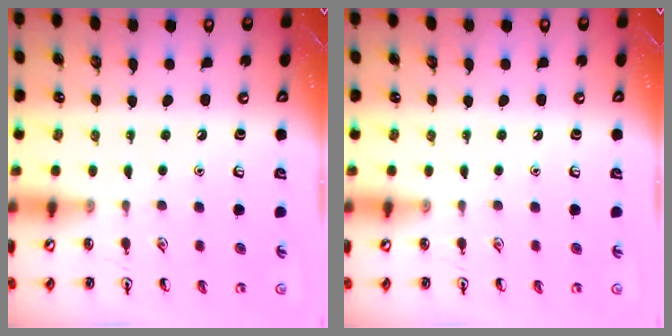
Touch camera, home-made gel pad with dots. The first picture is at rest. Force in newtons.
{"total": 0.0}